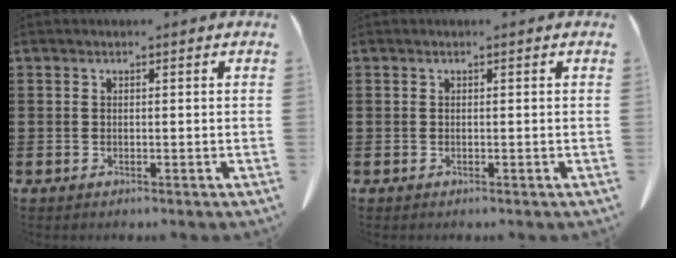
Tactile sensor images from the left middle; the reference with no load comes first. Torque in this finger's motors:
{"motor_torque": [0.00, 0.00, 0.00, 0.00]}